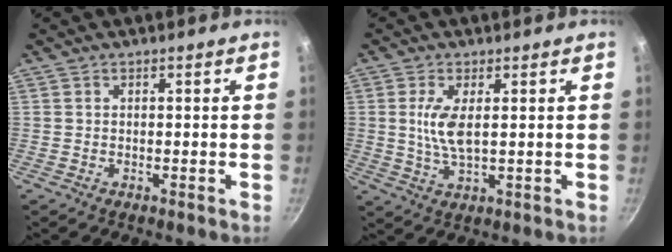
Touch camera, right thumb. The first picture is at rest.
{"total": 6.1, "force": [1.0, 2.2, 5.6], "torque": [-0.118, -0.004, 0.021]}